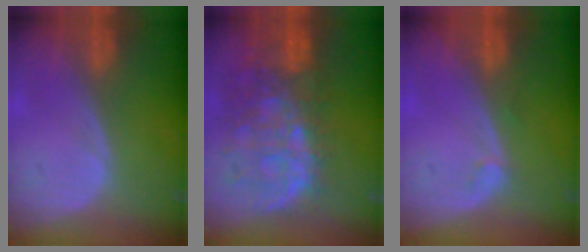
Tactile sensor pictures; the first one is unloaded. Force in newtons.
{"total": 11.1, "press": 9.7, "slide": 5.4}
{"total": 0.8, "press": 0.7, "slide": 0.1}